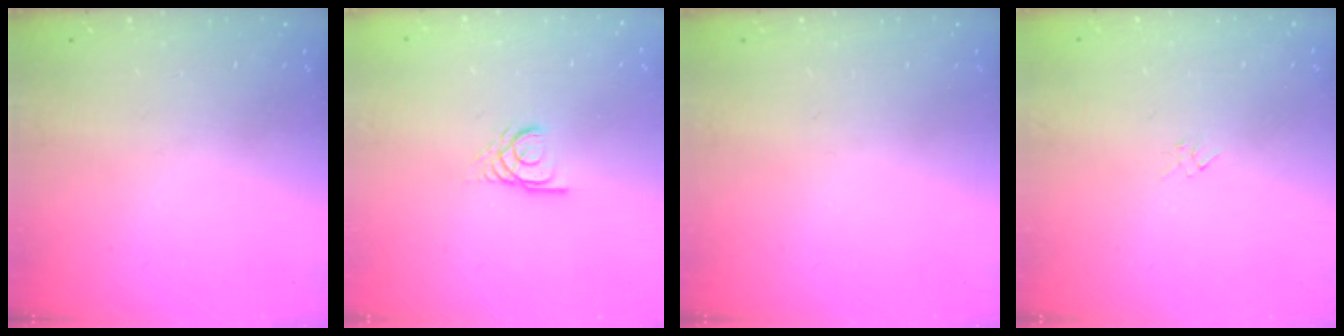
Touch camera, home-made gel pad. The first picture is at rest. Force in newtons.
{"total": 2.8, "press": 2.8, "slide": 0.1}
{"total": 0.0}
{"total": 2.3, "press": 2.2, "slide": 0.6}